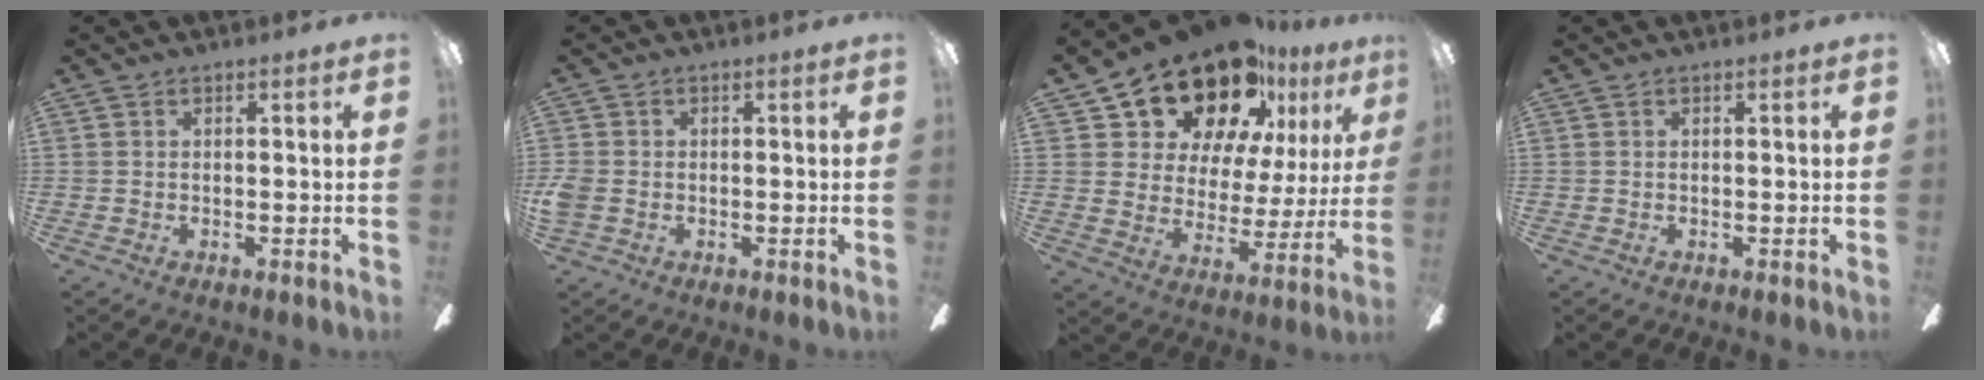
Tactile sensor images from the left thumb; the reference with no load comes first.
{"total": 3.0, "force": [-0.7, 2.4, 1.6], "torque": [-0.040, 0.003, -0.014]}
{"total": 20.7, "force": [16.1, 9.7, 8.5], "torque": [-0.157, -0.107, 0.290]}
{"total": 0.0}